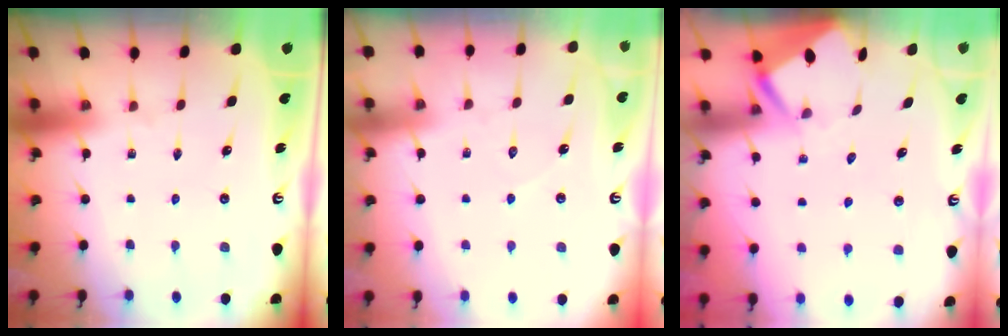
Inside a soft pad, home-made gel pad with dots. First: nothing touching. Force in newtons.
{"total": 4.4, "press": 4.3, "slide": 0.4}
{"total": 3.4, "press": 3.4, "slide": 0.3}